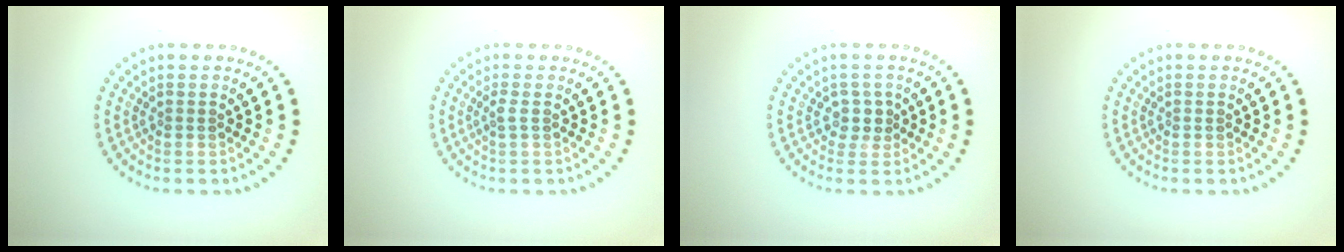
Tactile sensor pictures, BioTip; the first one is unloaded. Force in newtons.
{"total": 0.9, "press": 0.6, "slide": 0.6}
{"total": 1.7, "press": 1.4, "slide": 1.0}
{"total": 0.0}